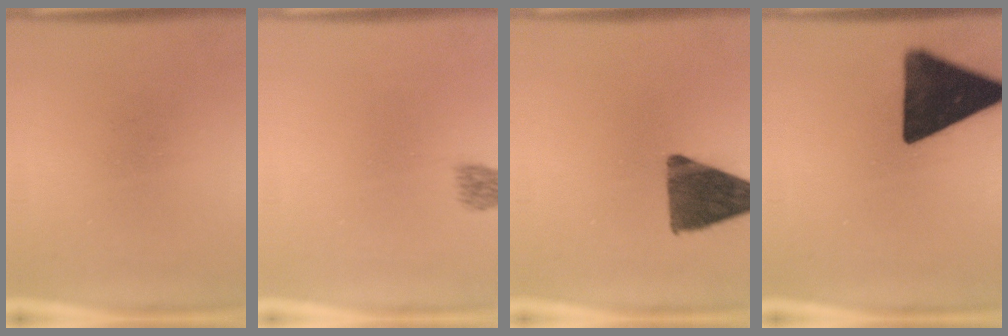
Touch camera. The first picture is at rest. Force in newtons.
{"total": 2.1}
{"total": 12.4}
{"total": 16.8}